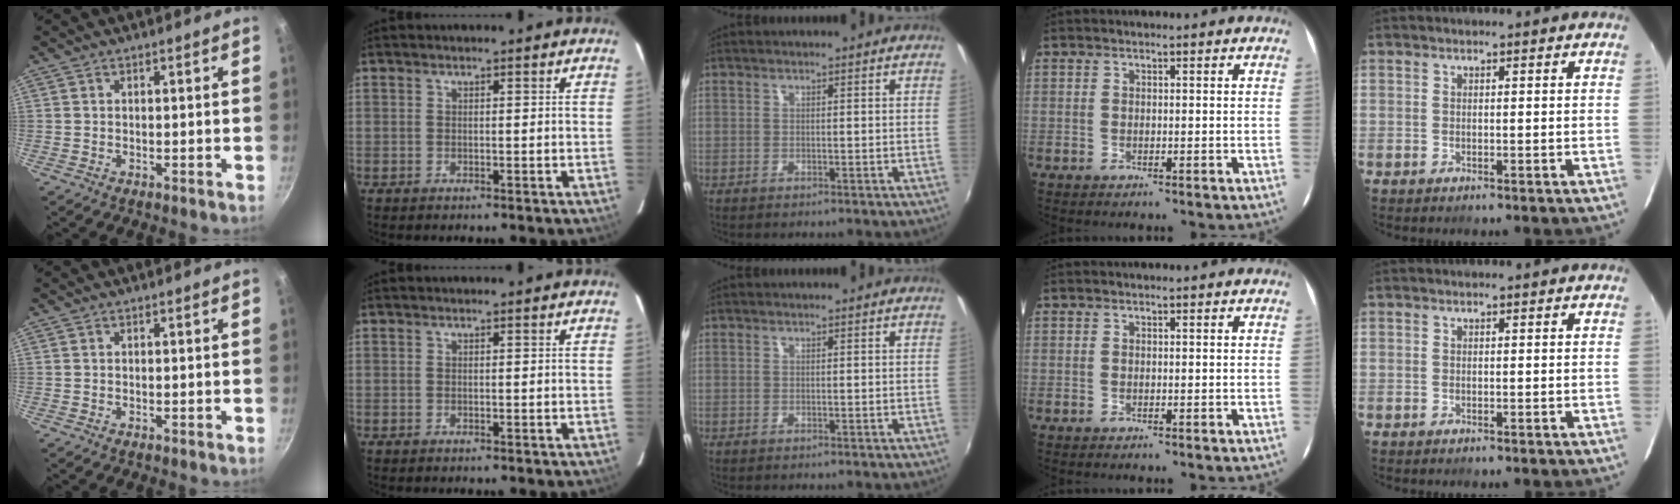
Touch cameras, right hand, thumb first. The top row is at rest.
{}